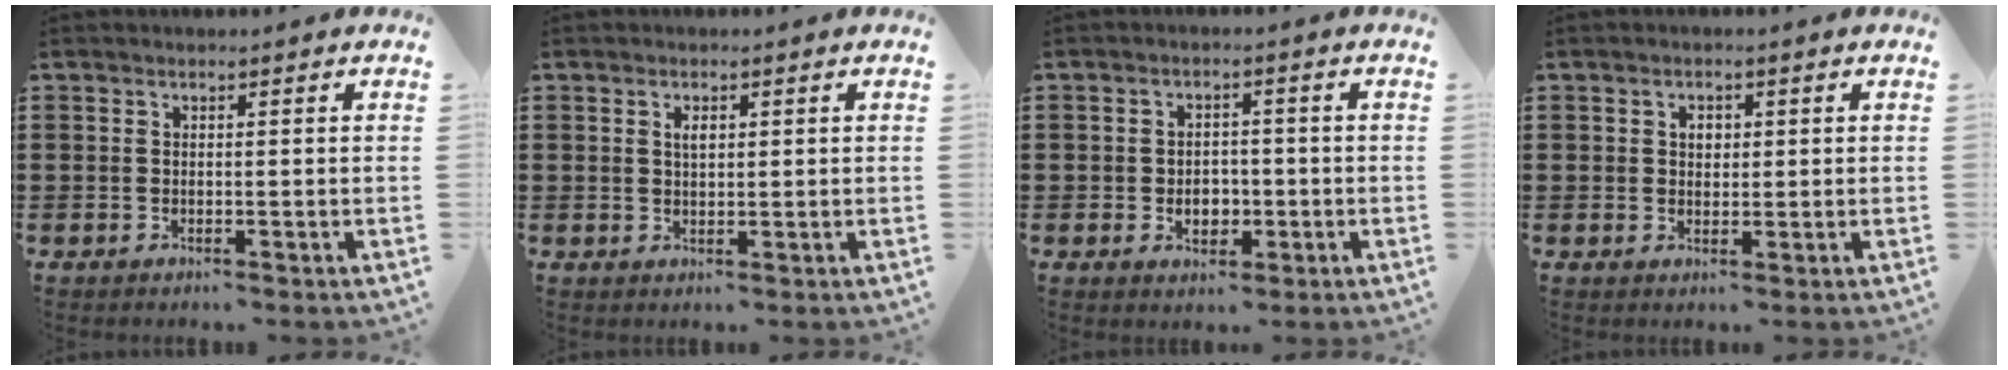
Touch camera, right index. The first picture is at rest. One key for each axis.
{"total": 1.6, "fx": 0.6, "fy": 0.8, "fz": 1.3, "tx": -0.028, "ty": 0.005, "tz": 0.009}
{"total": 3.2, "fx": -0.8, "fy": 2.6, "fz": 1.8, "tx": -0.032, "ty": 0.001, "tz": -0.019}
{"total": 1.7, "fx": 0.5, "fy": 1.3, "fz": 1.0, "tx": -0.023, "ty": 0.010, "tz": 0.007}